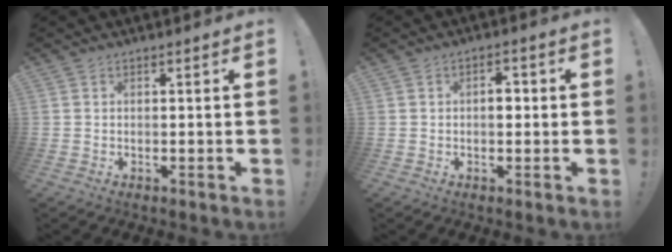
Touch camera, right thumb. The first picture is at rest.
{"total": 3.6, "force": [-0.5, 2.4, 2.6], "torque": [-0.031, 0.007, -0.016]}